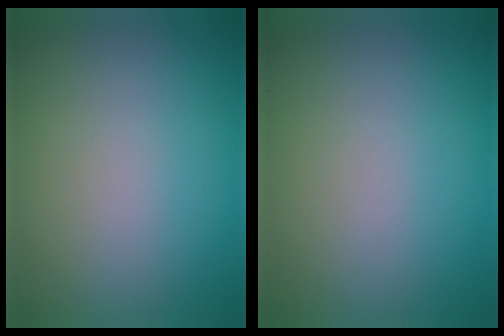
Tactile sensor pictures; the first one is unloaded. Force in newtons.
{"total": 0.0}